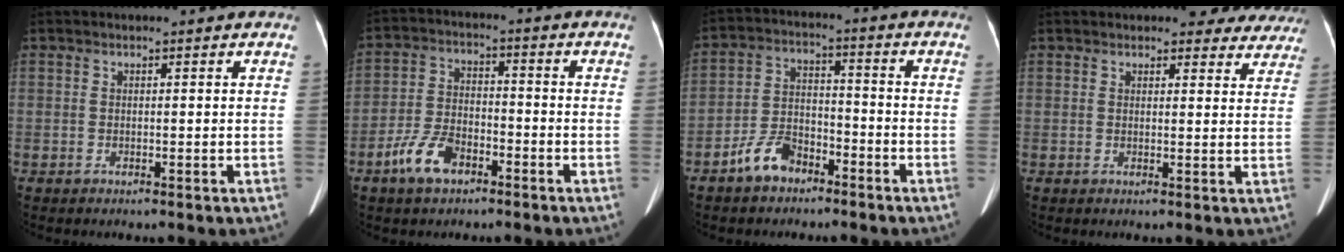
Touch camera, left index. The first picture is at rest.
{"total": 7.7, "force": [-4.7, 3.7, 4.8], "torque": [-0.110, 0.006, -0.088]}
{"total": 7.3, "force": [-5.1, 3.9, 3.6], "torque": [-0.082, 0.013, -0.092]}
{"total": 7.9, "force": [7.3, 3.0, 1.0], "torque": [0.026, -0.009, 0.056]}